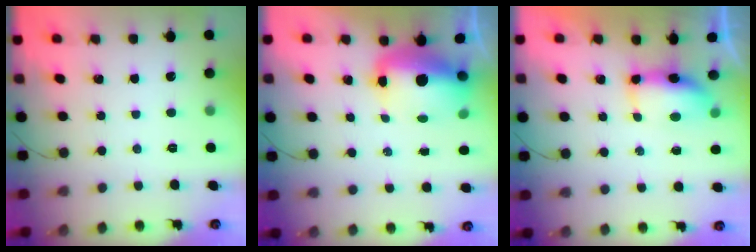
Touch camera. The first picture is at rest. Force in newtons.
{"total": 12.2, "press": 11.8, "slide": 2.9}
{"total": 7.4, "press": 7.0, "slide": 2.3}